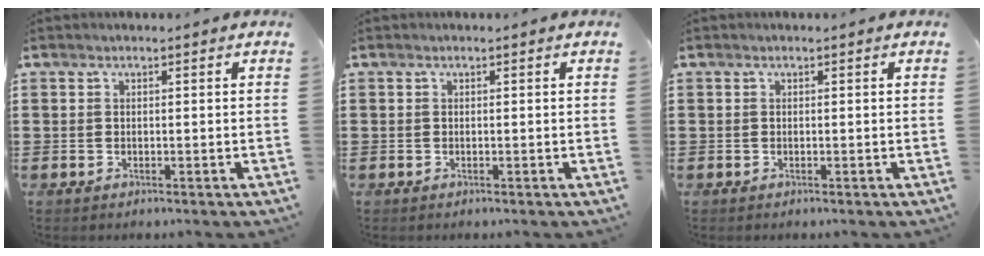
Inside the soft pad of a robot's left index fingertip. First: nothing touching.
{"total": 0.0}
{"total": 0.0}